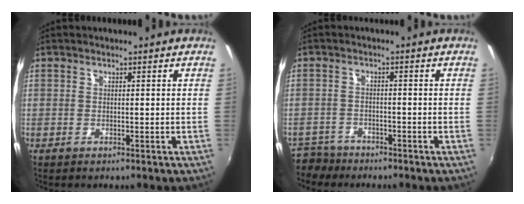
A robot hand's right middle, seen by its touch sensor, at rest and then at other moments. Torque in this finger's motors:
{"motor_torque": [-0.27, -0.28, -0.05, -0.01]}